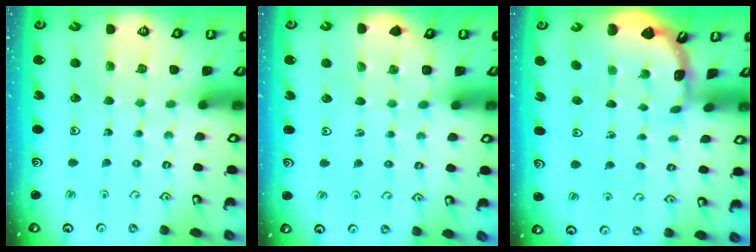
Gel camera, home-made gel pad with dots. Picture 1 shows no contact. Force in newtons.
{"total": 3.4, "press": 3.4, "slide": 0.4}
{"total": 1.8, "press": 1.8, "slide": 0.2}